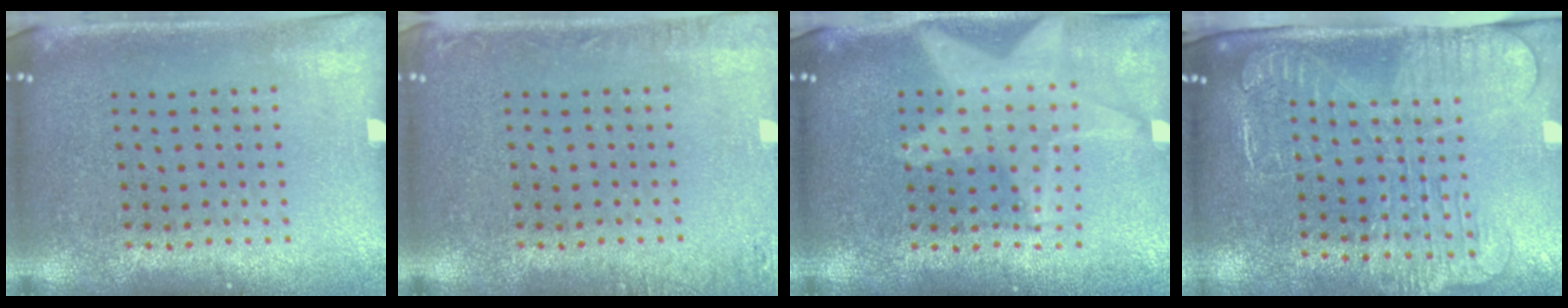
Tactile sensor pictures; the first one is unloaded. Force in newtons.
{"total": 1.5, "press": 1.5, "slide": 0.2}
{"total": 2.0, "press": 1.7, "slide": 1.0}
{"total": 2.6, "press": 2.1, "slide": 1.5}